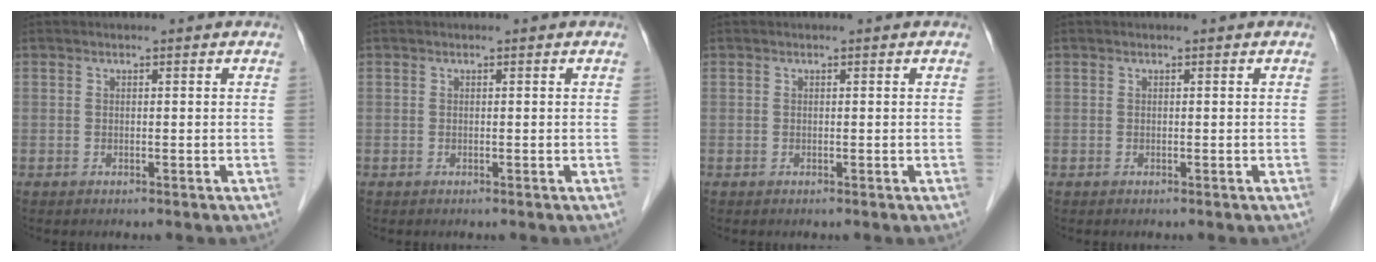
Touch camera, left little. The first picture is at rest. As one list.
[{"total": 0.0}, {"total": 0.0}, {"total": 0.0}]